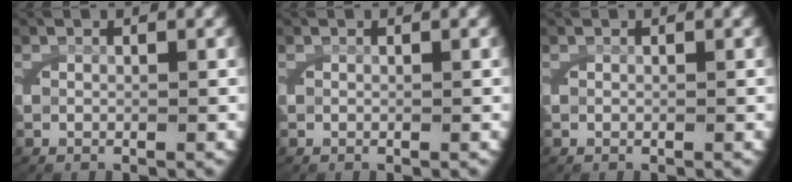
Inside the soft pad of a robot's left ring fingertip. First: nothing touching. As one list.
[{"total": 0.0}, {"total": 0.0}]